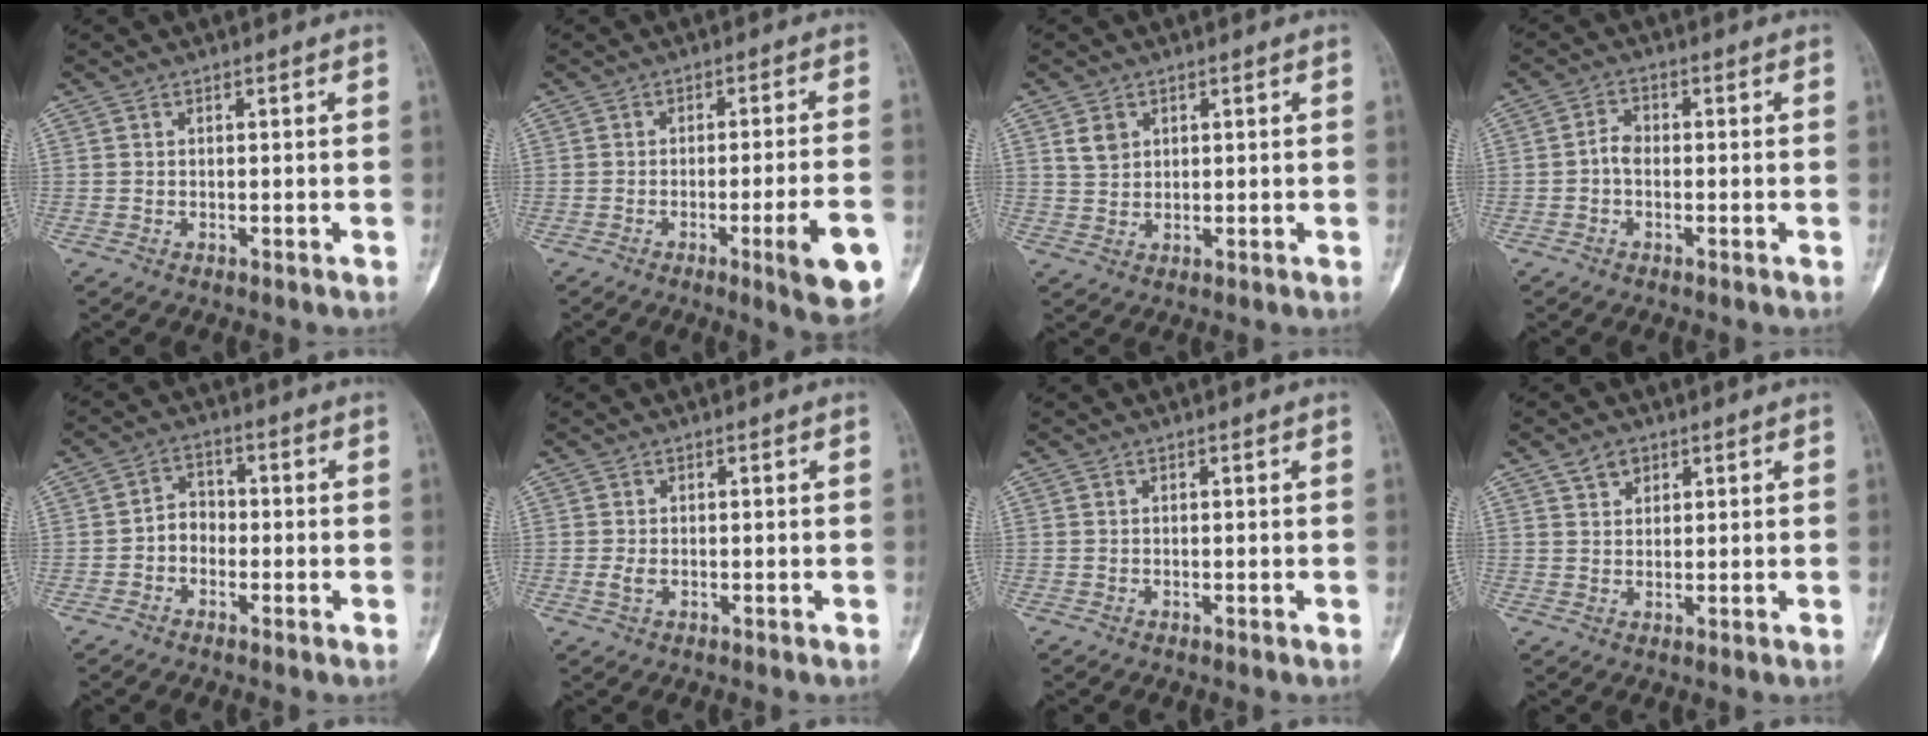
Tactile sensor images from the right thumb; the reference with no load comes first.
{"total": 10.1, "force": [-4.0, 1.2, 9.2], "torque": [-0.118, 0.007, -0.051]}
{"total": 3.3, "force": [1.6, 2.5, 1.5], "torque": [-0.017, -0.006, 0.035]}
{"total": 2.7, "force": [-0.6, 1.8, 1.9], "torque": [-0.029, 0.011, -0.020]}
{"total": 3.9, "force": [-1.3, 3.2, 1.9], "torque": [-0.010, 0.021, -0.035]}
{"total": 1.7, "force": [-0.3, 1.0, 1.3], "torque": [-0.033, -0.001, -0.006]}
{"total": 0.0}
{"total": 3.1, "force": [1.9, 2.1, 1.2], "torque": [-0.009, -0.009, 0.035]}